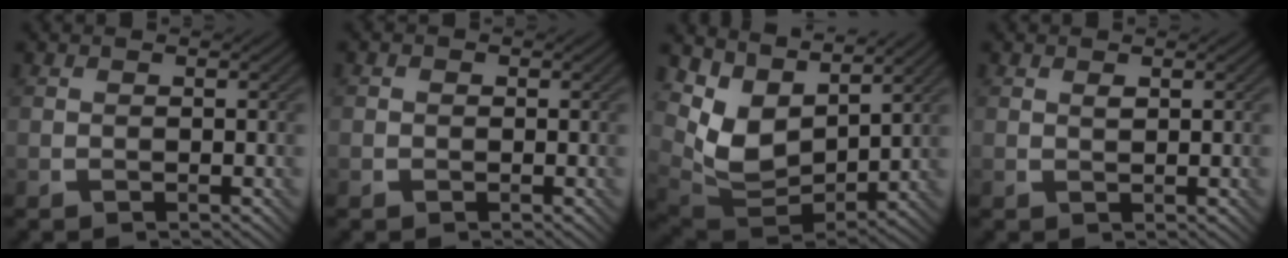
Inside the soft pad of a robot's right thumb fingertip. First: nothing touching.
{"total": 0.7, "force": [-0.1, 0.7, 0.2], "torque": [-0.001, -0.003, -0.004]}
{"total": 9.4, "force": [5.2, 5.0, 5.9], "torque": [-0.144, -0.010, 0.103]}
{"total": 0.7, "force": [0.5, 0.3, 0.5], "torque": [-0.012, -0.003, 0.009]}